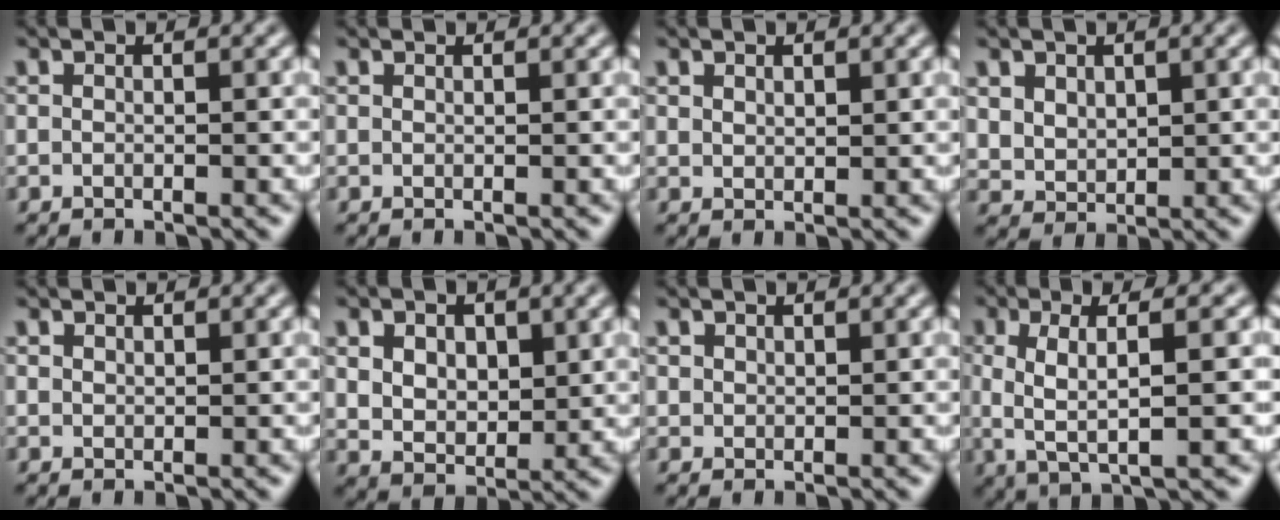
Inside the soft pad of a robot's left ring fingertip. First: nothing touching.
{"total": 0.6, "force": [0.6, 0.1, 0.0], "torque": [-0.001, -0.001, 0.009]}
{"total": 1.0, "force": [0.8, 0.5, 0.3], "torque": [-0.006, -0.001, 0.017]}
{"total": 2.4, "force": [1.0, 1.9, 1.1], "torque": [-0.030, -0.008, 0.023]}
{"total": 0.8, "force": [0.7, 0.4, 0.1], "torque": [-0.002, 0.000, 0.016]}
{"total": 5.4, "force": [1.7, 3.7, 3.6], "torque": [-0.066, -0.002, 0.025]}
{"total": 1.1, "force": [0.8, 0.7, 0.1], "torque": [-0.002, -0.001, 0.017]}
{"total": 5.3, "force": [0.2, 1.5, 5.1], "torque": [-0.099, 0.003, 0.003]}